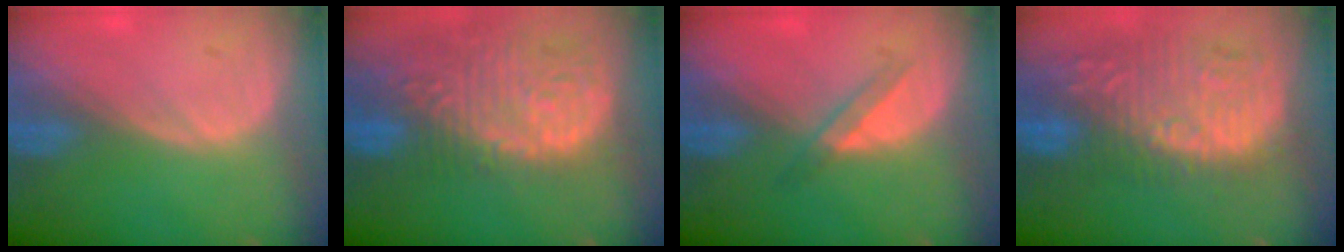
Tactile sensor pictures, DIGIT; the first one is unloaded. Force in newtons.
{"total": 14.9, "press": 12.3, "slide": 8.3}
{"total": 2.6, "press": 2.4, "slide": 1.0}
{"total": 12.4, "press": 11.5, "slide": 4.7}